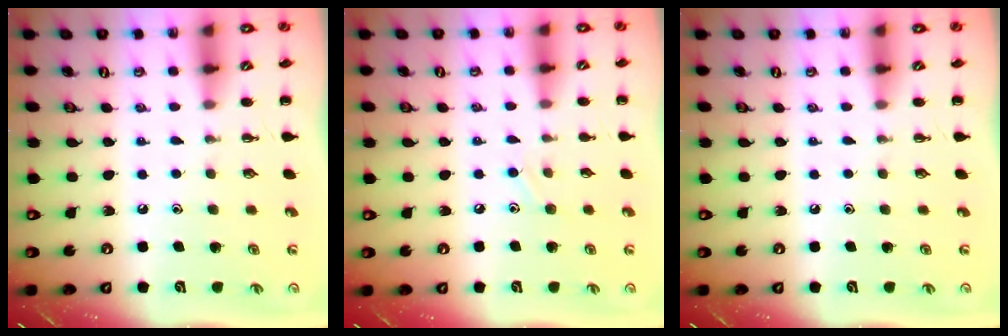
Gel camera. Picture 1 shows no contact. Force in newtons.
{"total": 6.1, "press": 5.8, "slide": 1.9}
{"total": 0.0}